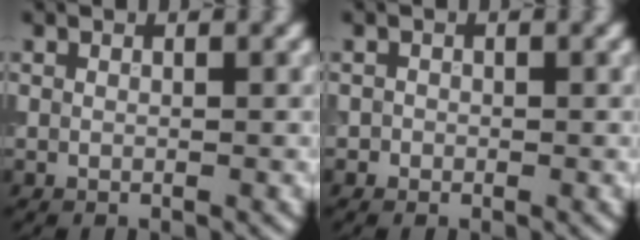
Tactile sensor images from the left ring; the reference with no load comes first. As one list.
[{"total": 0.6, "force": [-0.2, 0.6, 0.0], "torque": [0.005, -0.004, -0.005]}]